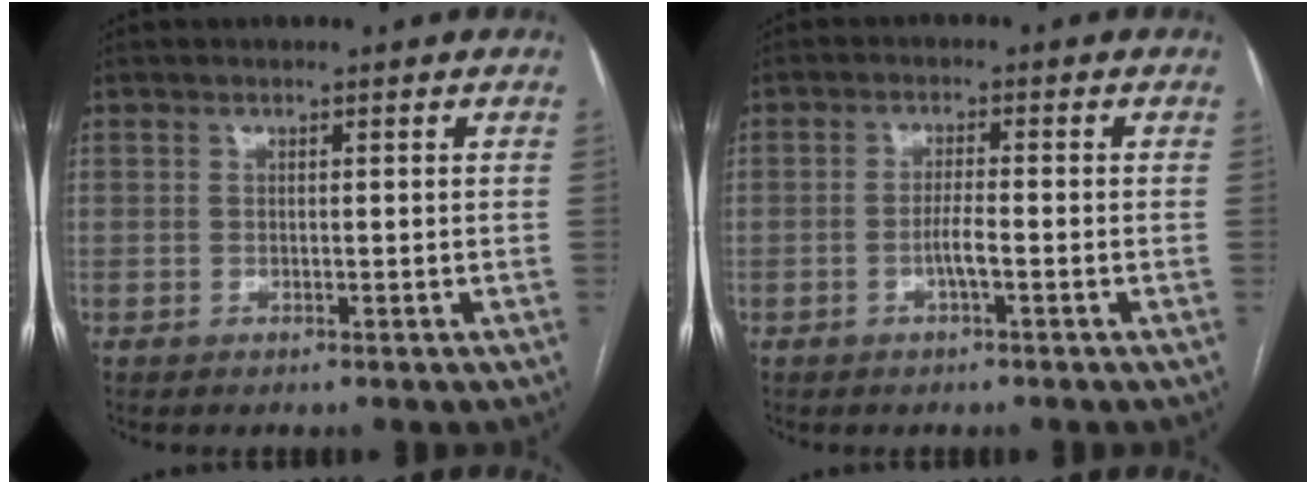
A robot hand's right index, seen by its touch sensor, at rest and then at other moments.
{"total": 2.5, "force": [-1.0, 0.0, 2.3], "torque": [-0.045, 0.000, -0.020]}